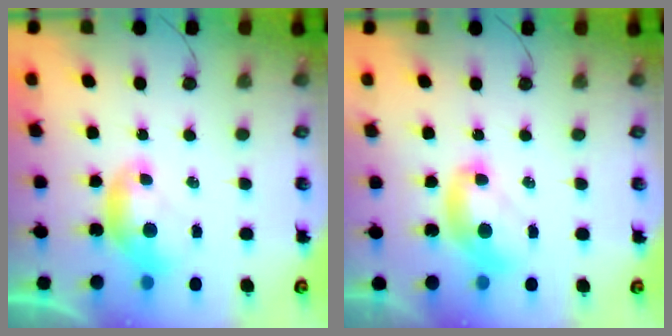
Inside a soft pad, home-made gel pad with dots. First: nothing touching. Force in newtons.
{"total": 2.0, "press": 2.0, "slide": 0.2}